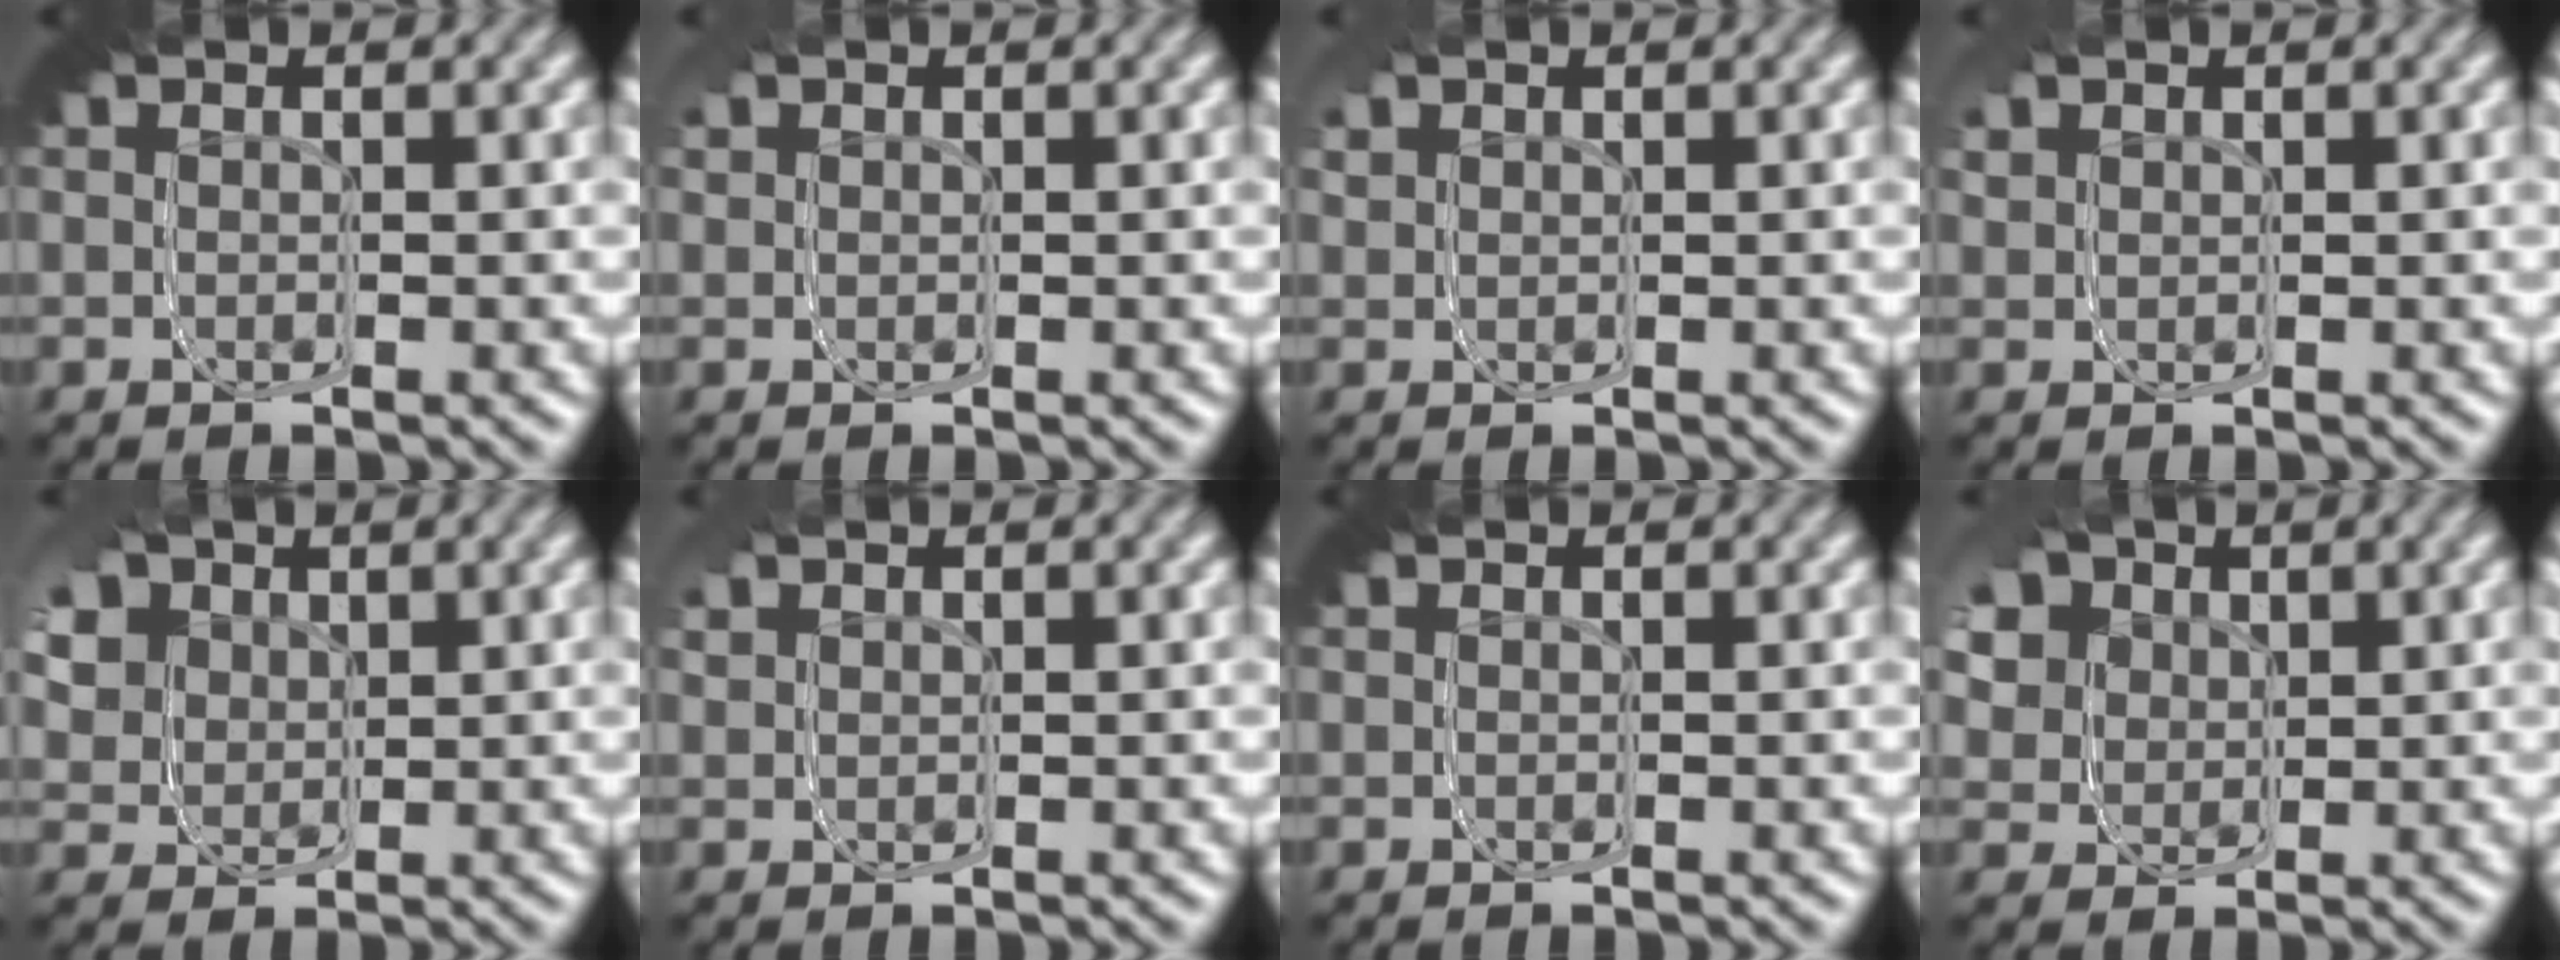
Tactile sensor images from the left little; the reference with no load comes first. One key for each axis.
{"total": 1.0, "fx": 0.7, "fy": 0.7, "fz": 0.1, "tx": -0.006, "ty": -0.001, "tz": 0.010}
{"total": 2.3, "fx": 1.2, "fy": 1.7, "fz": 0.9, "tx": -0.022, "ty": 0.003, "tz": 0.014}
{"total": 2.6, "fx": 1.3, "fy": 2.0, "fz": 1.0, "tx": -0.026, "ty": 0.004, "tz": 0.015}
{"total": 8.6, "fx": 2.2, "fy": 7.0, "fz": 4.4, "tx": -0.074, "ty": 0.015, "tz": 0.014}
{"total": 2.0, "fx": 1.1, "fy": 1.4, "fz": 0.7, "tx": -0.020, "ty": 0.001, "tz": 0.014}
{"total": 0.0}
{"total": 9.0, "fx": 2.0, "fy": 7.3, "fz": 4.9, "tx": -0.084, "ty": 0.009, "tz": 0.012}